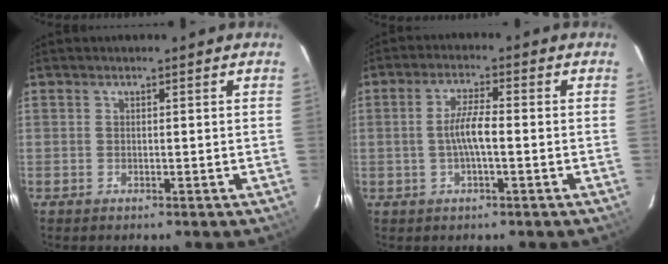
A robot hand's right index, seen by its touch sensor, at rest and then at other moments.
{"total": 4.7, "force": [-0.8, 0.7, 4.6], "torque": [-0.089, 0.004, -0.014]}